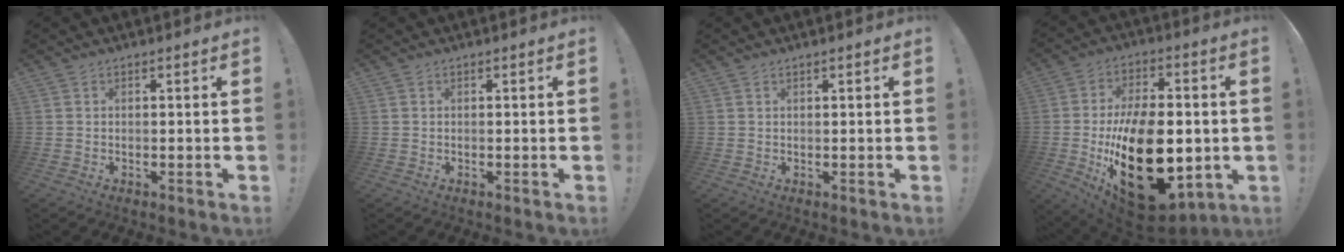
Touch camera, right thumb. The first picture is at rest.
{"total": 0.0}
{"total": 0.6, "force": [0.4, 0.0, 0.4], "torque": [-0.005, 0.000, 0.007]}
{"total": 29.9, "force": [-5.4, 16.8, 24.2], "torque": [-0.417, 0.019, -0.066]}